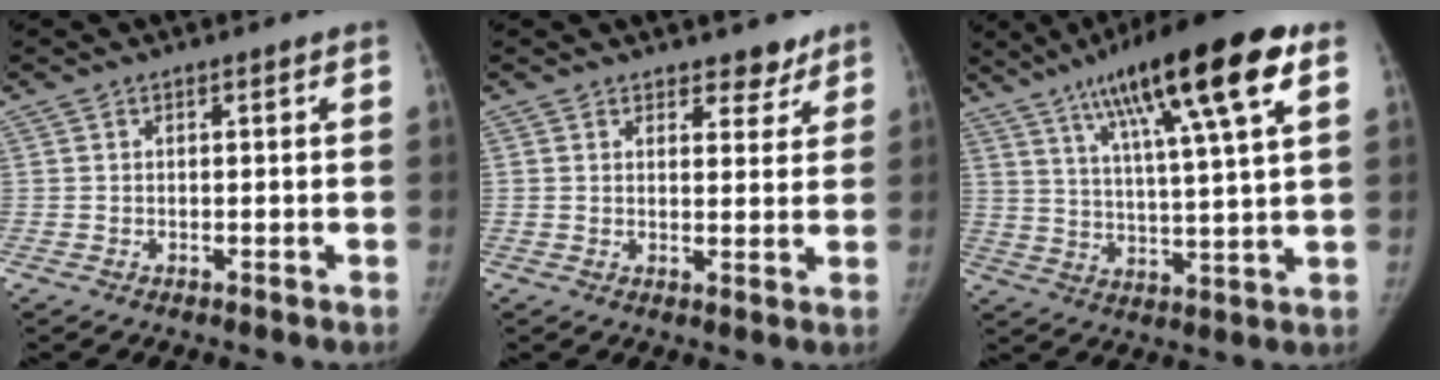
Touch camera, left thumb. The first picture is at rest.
{"total": 4.1, "force": [3.2, 2.2, 1.2], "torque": [0.016, -0.021, 0.044]}
{"total": 20.5, "force": [10.5, 3.2, 17.2], "torque": [-0.272, -0.013, 0.170]}